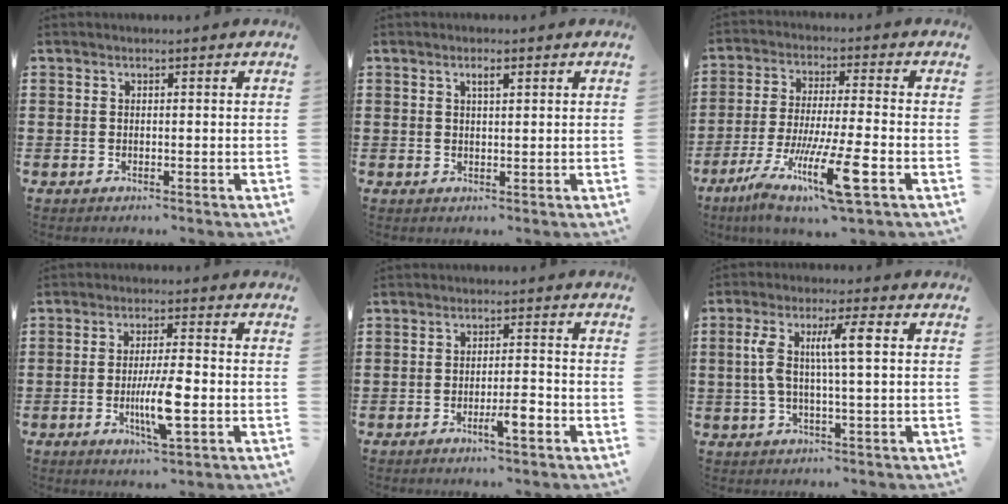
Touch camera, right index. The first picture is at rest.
{"total": 1.5, "force": [0.7, 0.4, 1.3], "torque": [-0.027, 0.003, 0.010]}
{"total": 13.2, "force": [-6.0, 1.6, 11.7], "torque": [-0.236, -0.009, -0.107]}
{"total": 8.0, "force": [-1.8, 1.4, 7.7], "torque": [-0.155, -0.016, -0.036]}
{"total": 4.2, "force": [-2.3, 0.2, 3.5], "torque": [-0.062, -0.008, -0.040]}
{"total": 7.6, "force": [1.2, 1.2, 7.4], "torque": [-0.155, -0.001, 0.010]}